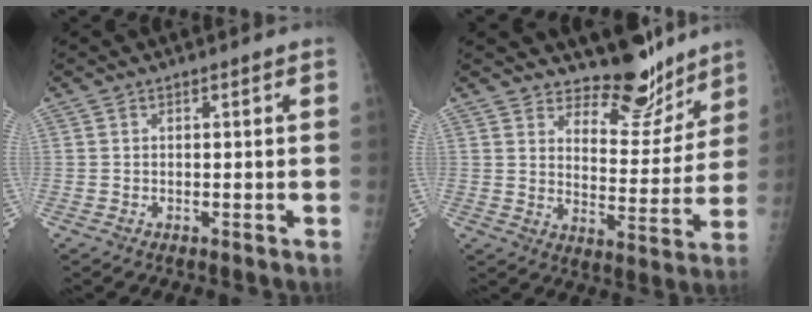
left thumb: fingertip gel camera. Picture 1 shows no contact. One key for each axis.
{"total": 11.2, "fx": 10.0, "fy": 4.3, "fz": 2.6, "tx": 0.002, "ty": -0.093, "tz": 0.150}